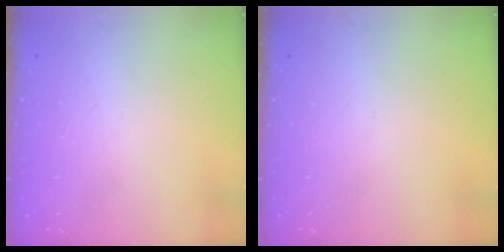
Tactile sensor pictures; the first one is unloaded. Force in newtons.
{"total": 0.0}